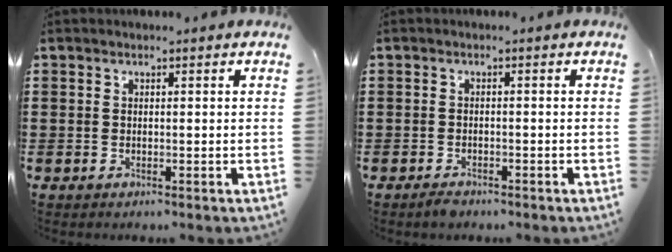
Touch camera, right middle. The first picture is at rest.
{"total": 0.8, "force": [-0.8, 0.2, 0.2], "torque": [-0.007, -0.003, -0.015]}